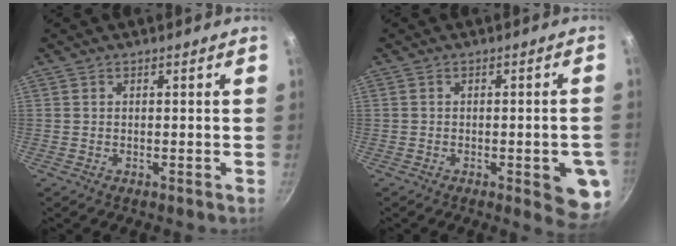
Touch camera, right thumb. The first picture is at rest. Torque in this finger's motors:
{"motor_torque": [1.36, 1.26, 0.80, -0.90, 0.16]}